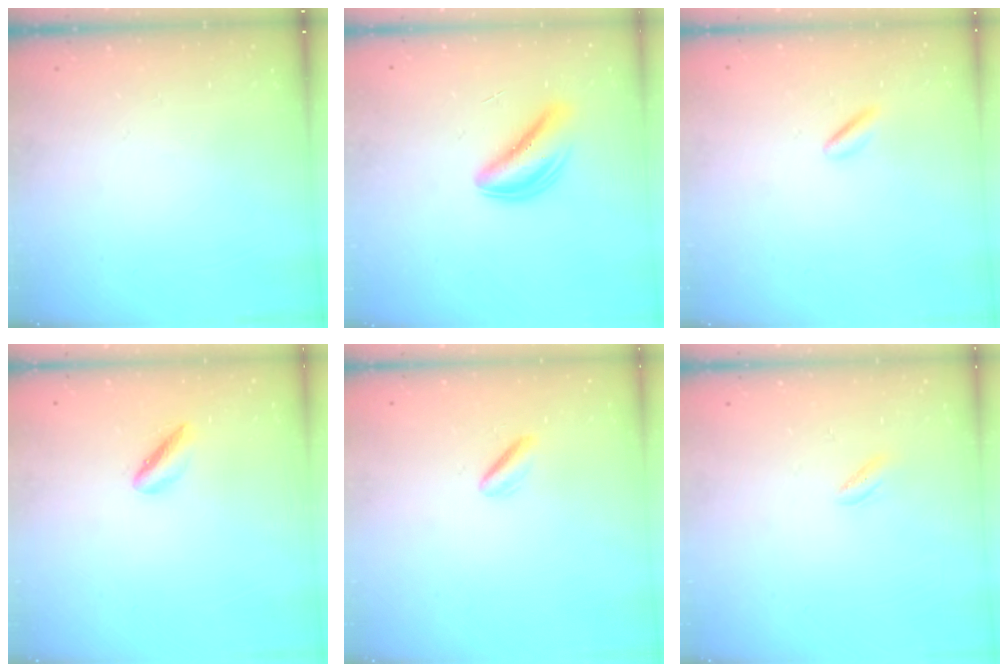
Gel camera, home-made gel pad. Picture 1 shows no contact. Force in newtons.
{"total": 4.9, "press": 4.8, "slide": 0.5}
{"total": 0.7, "press": 0.6, "slide": 0.4}
{"total": 2.0, "press": 2.0, "slide": 0.5}
{"total": 1.0, "press": 0.6, "slide": 0.8}
{"total": 1.3, "press": 1.2, "slide": 0.6}